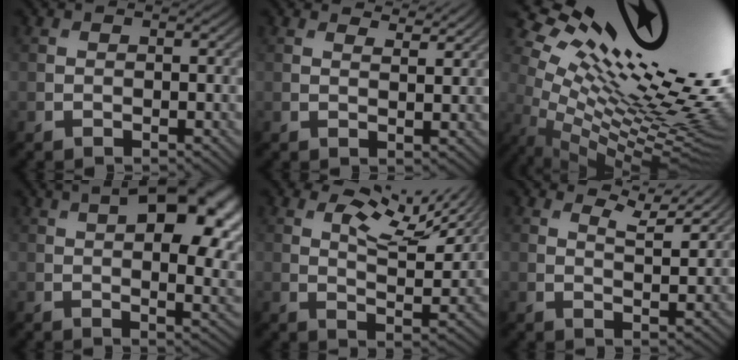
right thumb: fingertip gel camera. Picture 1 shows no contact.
{"total": 3.3, "force": [3.0, 0.6, 1.3], "torque": [-0.023, -0.006, 0.046]}
{"total": 19.4, "force": [8.5, 5.9, 16.4], "torque": [-0.254, 0.032, 0.148]}
{"total": 17.4, "force": [6.5, 8.3, 13.9], "torque": [-0.182, 0.035, 0.084]}
{"total": 10.5, "force": [6.9, 3.3, 7.3], "torque": [-0.130, 0.001, 0.112]}
{"total": 4.8, "force": [3.9, 0.7, 2.6], "torque": [-0.056, -0.005, 0.071]}